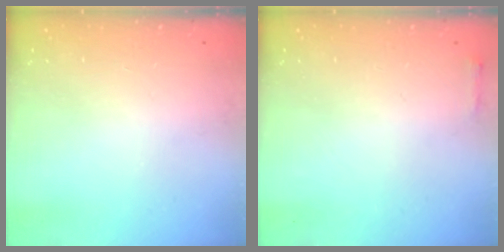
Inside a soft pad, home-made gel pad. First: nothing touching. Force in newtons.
{"total": 2.3, "press": 2.3, "slide": 0.5}